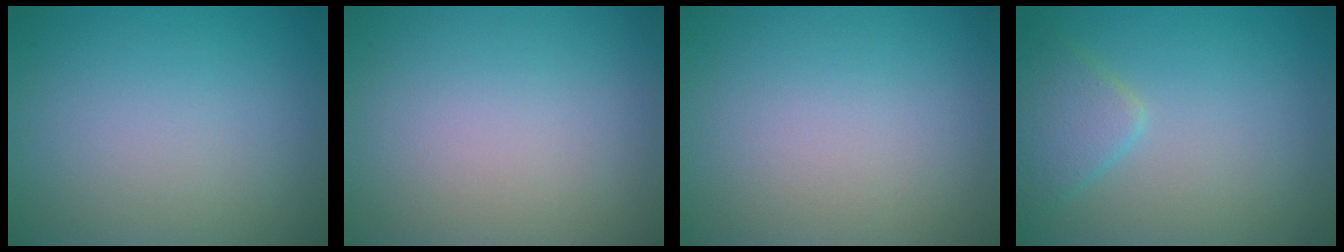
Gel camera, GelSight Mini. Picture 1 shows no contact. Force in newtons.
{"total": 0.0}
{"total": 0.0}
{"total": 2.9, "press": 2.9, "slide": 0.0}